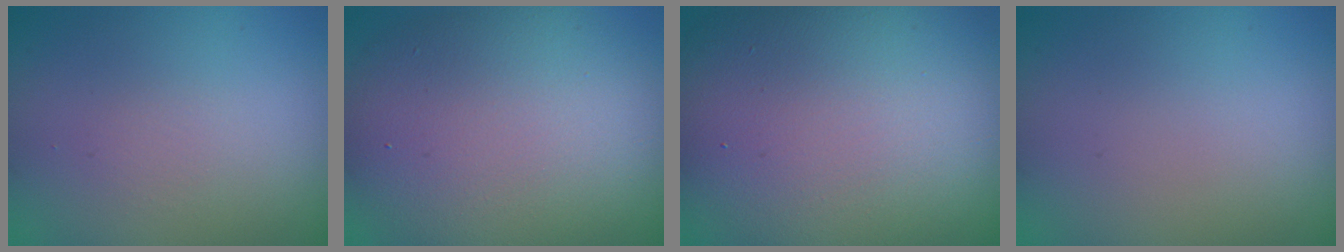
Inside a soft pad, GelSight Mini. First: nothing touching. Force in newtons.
{"total": 11.1, "press": 11.1, "slide": 0.6}
{"total": 19.8, "press": 19.8, "slide": 1.2}
{"total": 0.0}